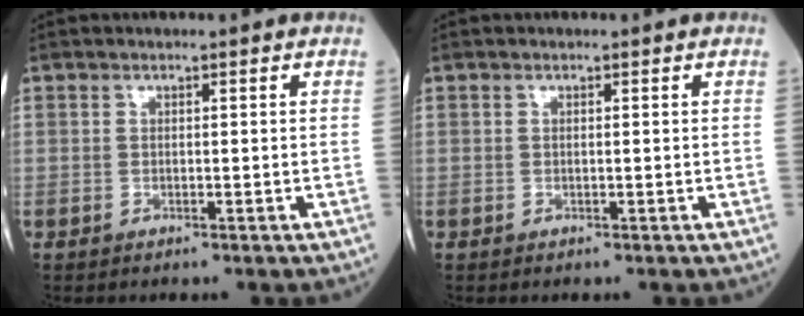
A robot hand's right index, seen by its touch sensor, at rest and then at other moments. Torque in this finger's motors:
{"motor_torque": [-0.03, -0.01, 0.02, 0.01]}